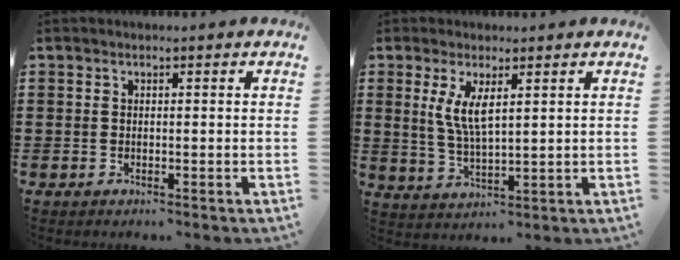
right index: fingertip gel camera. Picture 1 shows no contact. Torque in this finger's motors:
{"motor_torque": [1.10, 0.29, 0.39, 0.18]}